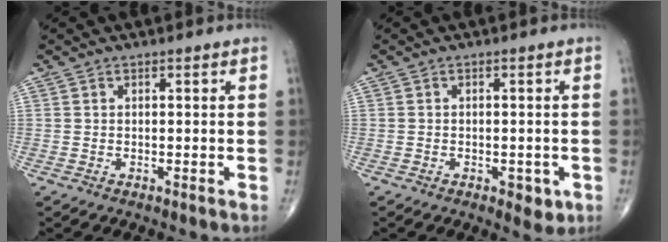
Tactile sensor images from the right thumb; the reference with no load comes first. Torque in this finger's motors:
{"motor_torque": [0.46, 0.57, -0.03, -0.11, -0.01]}